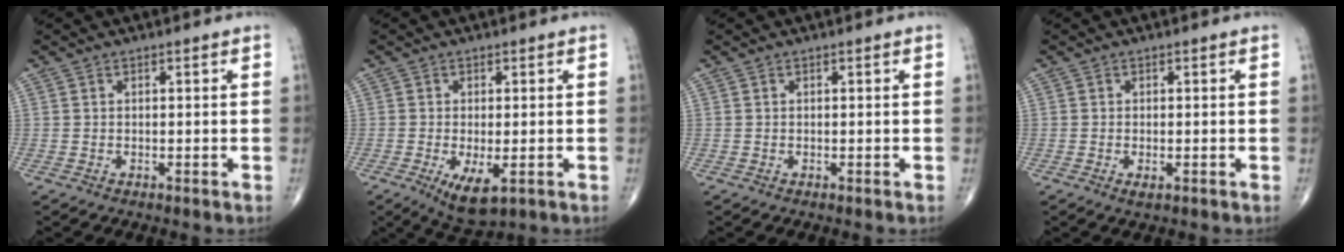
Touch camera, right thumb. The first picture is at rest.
{"total": 6.2, "force": [-2.0, 2.4, 5.4], "torque": [-0.096, -0.017, -0.025]}
{"total": 0.0}
{"total": 1.2, "force": [-0.4, 0.4, 1.0], "torque": [-0.021, -0.004, -0.007]}